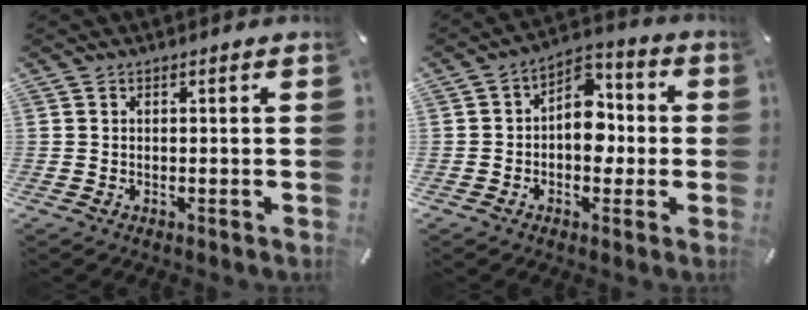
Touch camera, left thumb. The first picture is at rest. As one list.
[{"total": 9.4, "force": [-0.9, 6.8, 6.5], "torque": [-0.077, 0.004, -0.019]}]